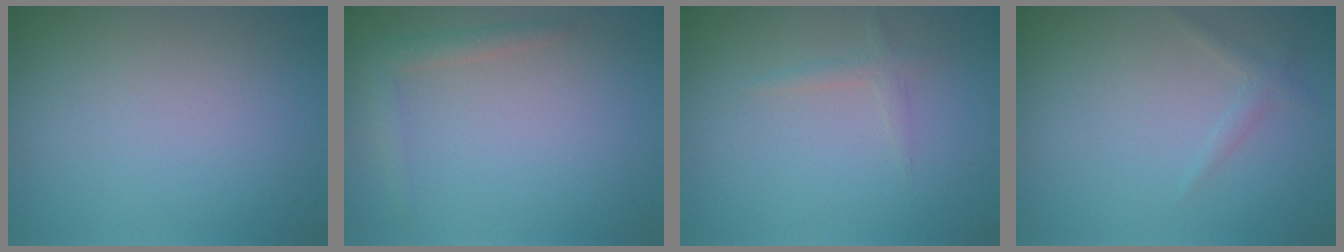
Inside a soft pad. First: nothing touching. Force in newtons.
{"total": 1.8, "press": 1.8, "slide": 0.2}
{"total": 1.0, "press": 1.0, "slide": 0.0}
{"total": 1.0, "press": 1.0, "slide": 0.0}